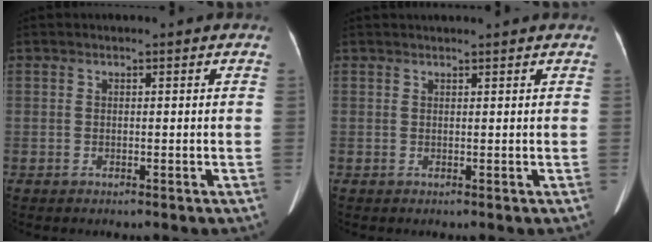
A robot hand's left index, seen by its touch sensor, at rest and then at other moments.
{"total": 3.2, "force": [3.0, -0.1, 1.0], "torque": [-0.009, 0.026, 0.041]}